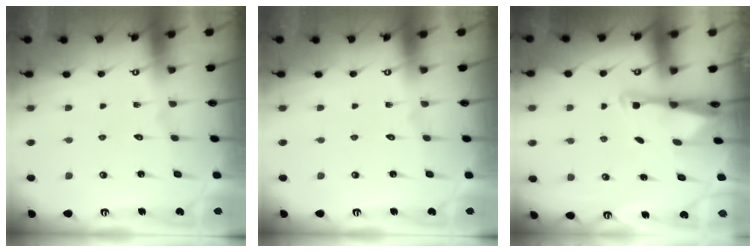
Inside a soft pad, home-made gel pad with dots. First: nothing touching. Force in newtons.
{"total": 0.0}
{"total": 2.6, "press": 2.6, "slide": 0.4}